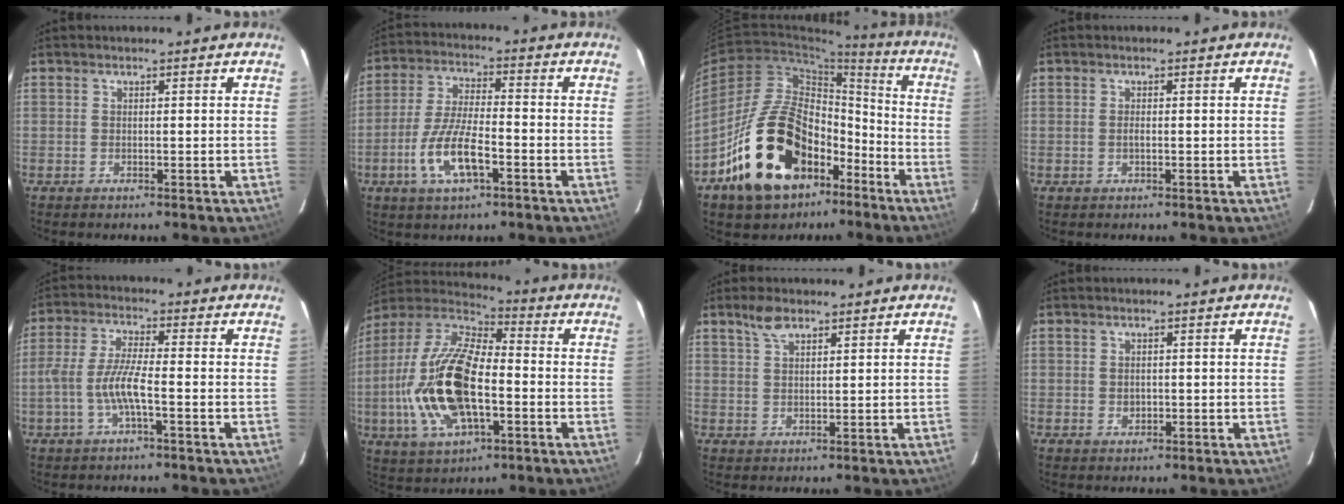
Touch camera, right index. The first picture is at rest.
{"total": 10.6, "force": [-4.4, 3.3, 9.0], "torque": [-0.188, -0.002, -0.082]}
{"total": 21.7, "force": [-12.1, 13.0, 12.5], "torque": [-0.236, 0.022, -0.177]}
{"total": 0.7, "force": [-0.2, 0.2, 0.7], "torque": [-0.013, 0.002, -0.004]}
{"total": 6.8, "force": [-2.4, 0.7, 6.4], "torque": [-0.136, 0.004, -0.045]}
{"total": 21.1, "force": [-4.2, 9.6, 18.4], "torque": [-0.389, -0.003, -0.080]}
{"total": 3.8, "force": [2.7, 1.5, 2.2], "torque": [-0.041, 0.009, 0.051]}
{"total": 1.4, "force": [-0.2, 1.2, 0.7], "torque": [-0.008, 0.003, -0.002]}